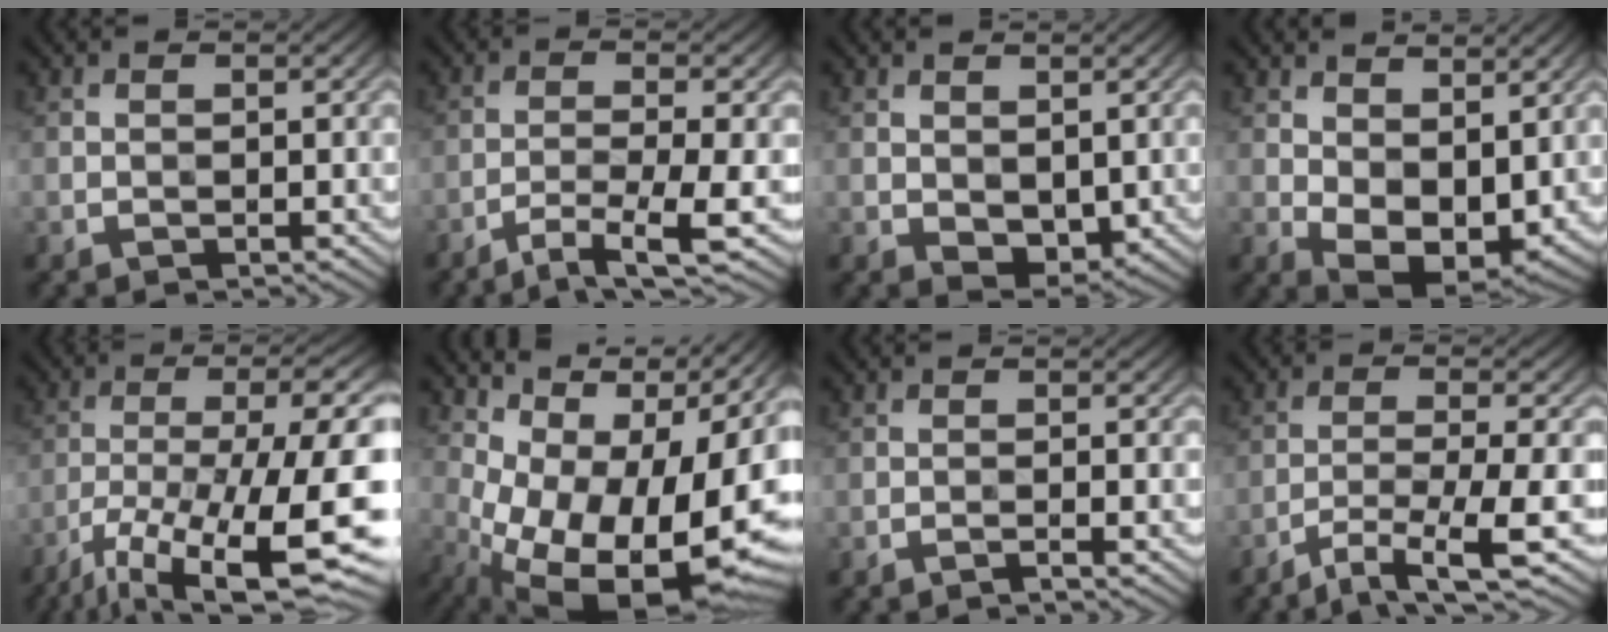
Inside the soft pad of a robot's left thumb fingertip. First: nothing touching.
{"total": 5.6, "force": [-3.3, 0.7, 4.4], "torque": [-0.076, -0.003, -0.062]}
{"total": 3.4, "force": [0.5, 2.2, 2.5], "torque": [-0.048, -0.008, 0.014]}
{"total": 8.3, "force": [1.1, 5.1, 6.5], "torque": [-0.126, -0.020, 0.029]}
{"total": 17.7, "force": [-9.4, 5.2, 14.1], "torque": [-0.241, -0.011, -0.159]}
{"total": 17.1, "force": [-1.6, 8.8, 14.6], "torque": [-0.203, -0.008, 0.003]}
{"total": 1.3, "force": [-0.7, 0.0, 1.1], "torque": [-0.015, 0.005, -0.022]}
{"total": 7.5, "force": [-4.4, 1.2, 6.0], "torque": [-0.101, -0.004, -0.075]}